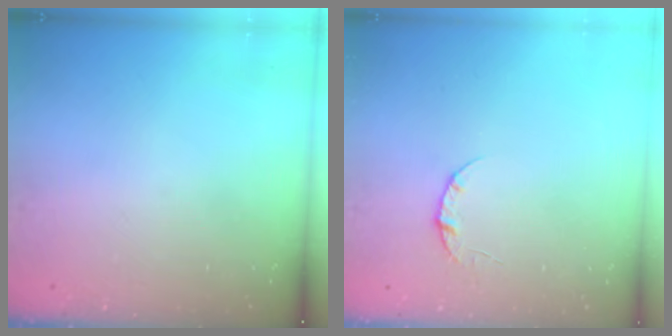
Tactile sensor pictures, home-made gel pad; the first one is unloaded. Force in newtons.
{"total": 3.4, "press": 3.4, "slide": 0.4}